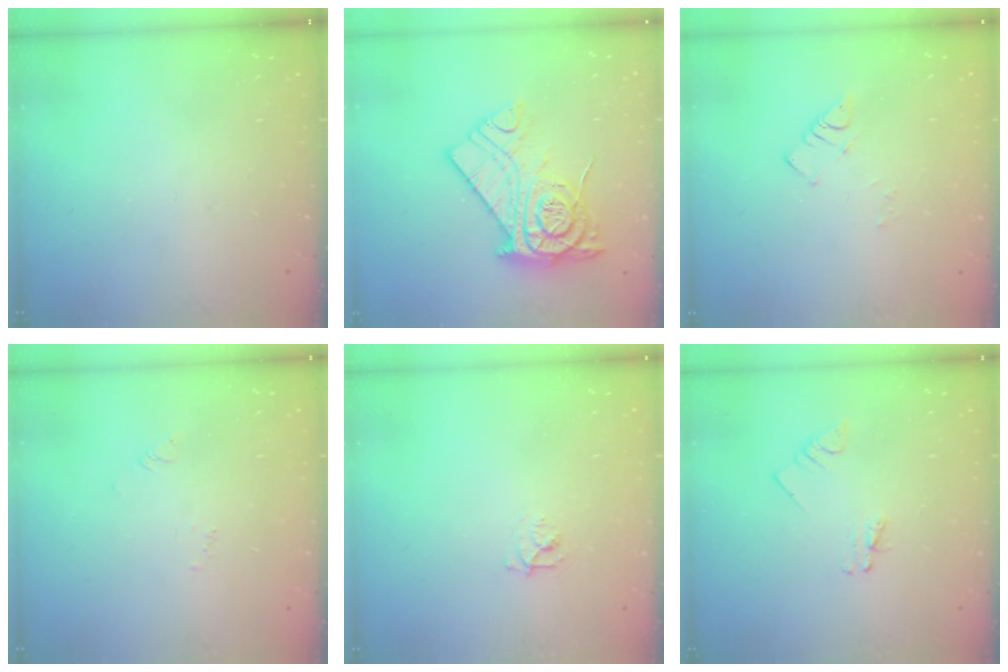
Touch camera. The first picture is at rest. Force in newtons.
{"total": 16.3, "press": 16.3, "slide": 1.3}
{"total": 4.1, "press": 4.0, "slide": 0.7}
{"total": 2.7, "press": 2.7, "slide": 0.2}
{"total": 4.4, "press": 4.3, "slide": 0.5}
{"total": 1.6, "press": 1.6, "slide": 0.2}